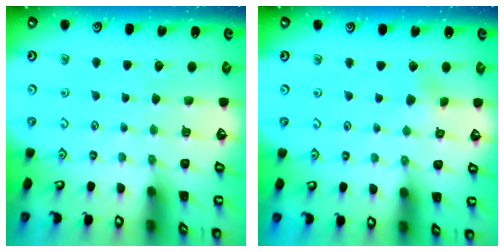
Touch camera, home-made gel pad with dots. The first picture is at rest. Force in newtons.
{"total": 2.5, "press": 2.5, "slide": 0.4}